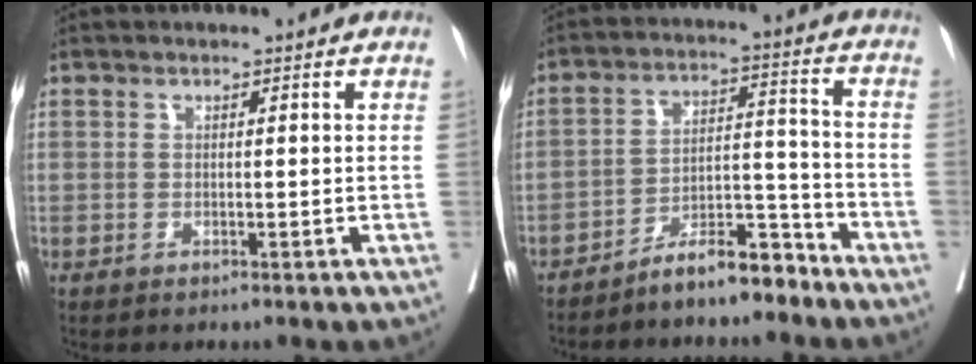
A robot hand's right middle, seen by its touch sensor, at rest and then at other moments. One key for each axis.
{"total": 7.8, "fx": -6.8, "fy": 1.7, "fz": 3.4, "tx": -0.054, "ty": 0.022, "tz": -0.118}